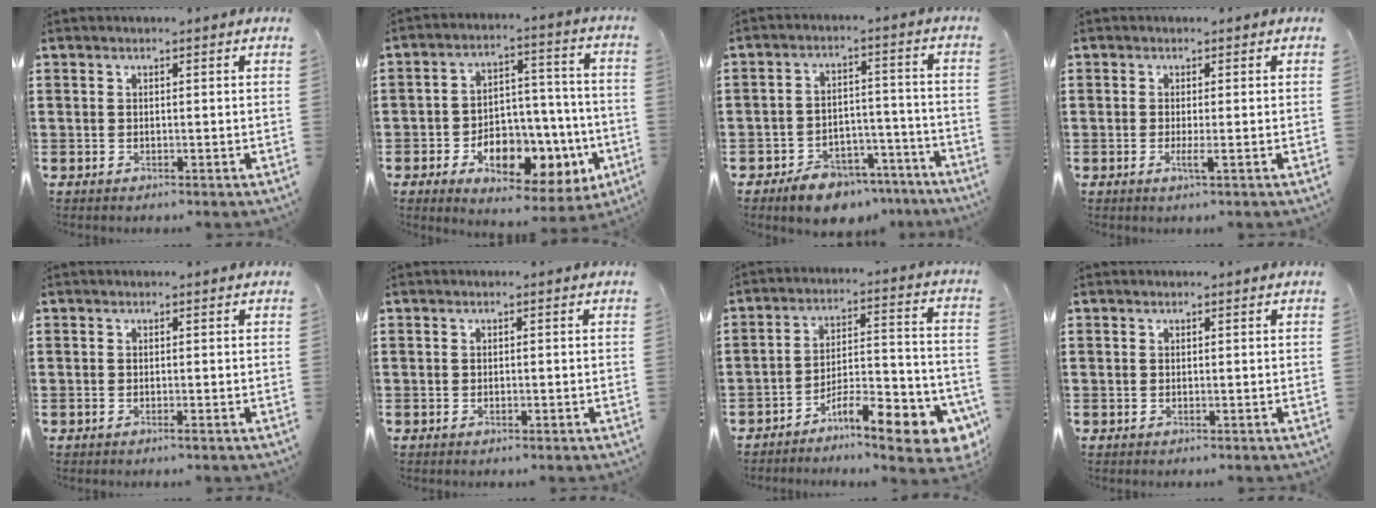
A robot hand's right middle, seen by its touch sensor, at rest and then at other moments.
{"total": 10.9, "force": [-5.2, 6.6, 7.0], "torque": [-0.095, 0.017, -0.085]}
{"total": 6.8, "force": [-6.0, 2.5, 1.9], "torque": [-0.024, 0.030, -0.111]}
{"total": 1.5, "force": [-0.4, 0.0, 1.4], "torque": [-0.027, -0.004, -0.007]}
{"total": 0.6, "force": [-0.3, 0.0, 0.5], "torque": [-0.009, -0.004, -0.004]}
{"total": 0.6, "force": [-0.3, 0.2, 0.5], "torque": [-0.010, -0.004, -0.005]}
{"total": 10.8, "force": [-8.2, 2.5, 6.5], "torque": [-0.096, 0.021, -0.150]}
{"total": 0.0}